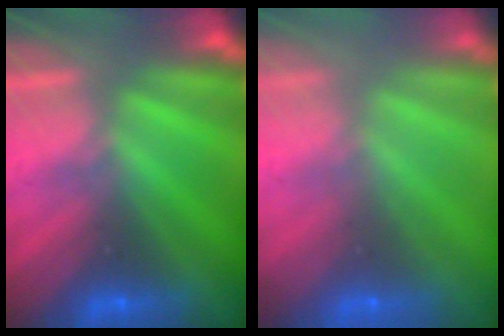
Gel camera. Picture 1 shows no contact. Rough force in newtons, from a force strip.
{"total": 7.4}